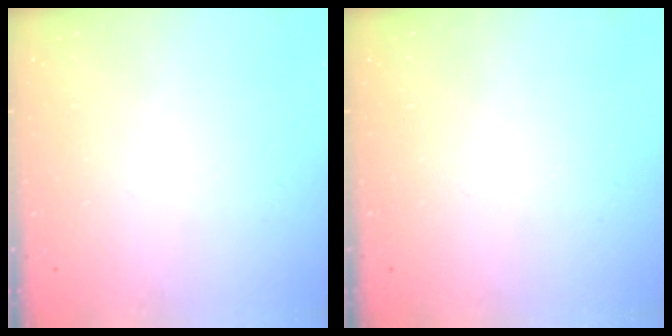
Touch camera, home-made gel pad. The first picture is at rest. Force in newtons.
{"total": 0.0}